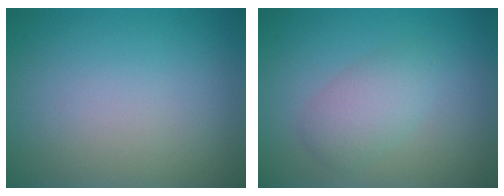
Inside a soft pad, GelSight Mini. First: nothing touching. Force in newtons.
{"total": 2.7, "press": 2.7, "slide": 0.1}